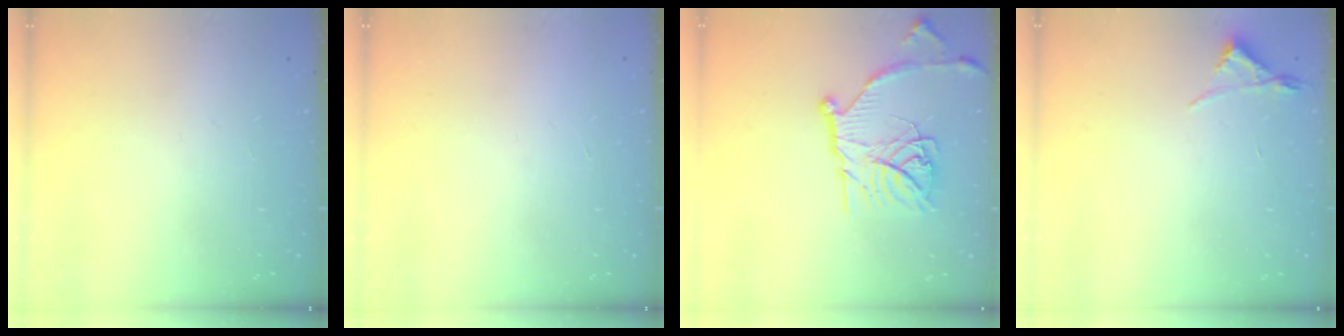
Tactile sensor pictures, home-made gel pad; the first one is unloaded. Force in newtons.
{"total": 1.5, "press": 1.5, "slide": 0.1}
{"total": 19.1, "press": 19.0, "slide": 1.7}
{"total": 4.2, "press": 4.1, "slide": 0.5}